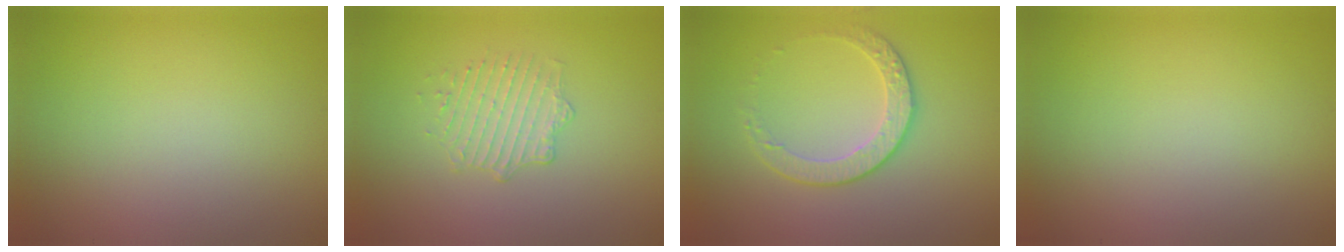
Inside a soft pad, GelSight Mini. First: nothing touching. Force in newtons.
{"total": 1.9, "press": 1.4, "slide": 1.4}
{"total": 2.4, "press": 1.9, "slide": 1.5}
{"total": 0.0}